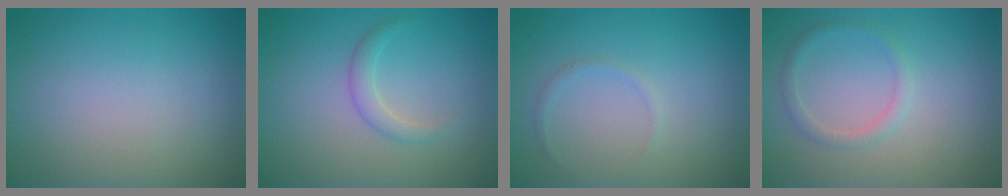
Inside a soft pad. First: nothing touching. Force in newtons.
{"total": 1.6, "press": 1.6, "slide": 0.1}
{"total": 0.7, "press": 0.7, "slide": 0.1}
{"total": 1.3, "press": 1.3, "slide": 0.1}